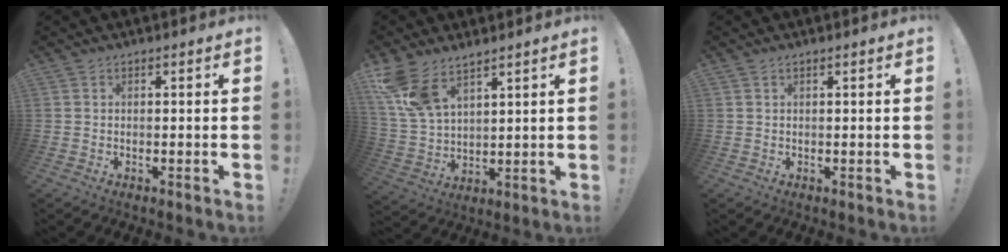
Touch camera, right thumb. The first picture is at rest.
{"total": 11.1, "force": [8.1, 5.2, 5.6], "torque": [-0.123, -0.032, 0.162]}
{"total": 0.6, "force": [0.3, -0.1, 0.5], "torque": [-0.018, 0.003, 0.006]}